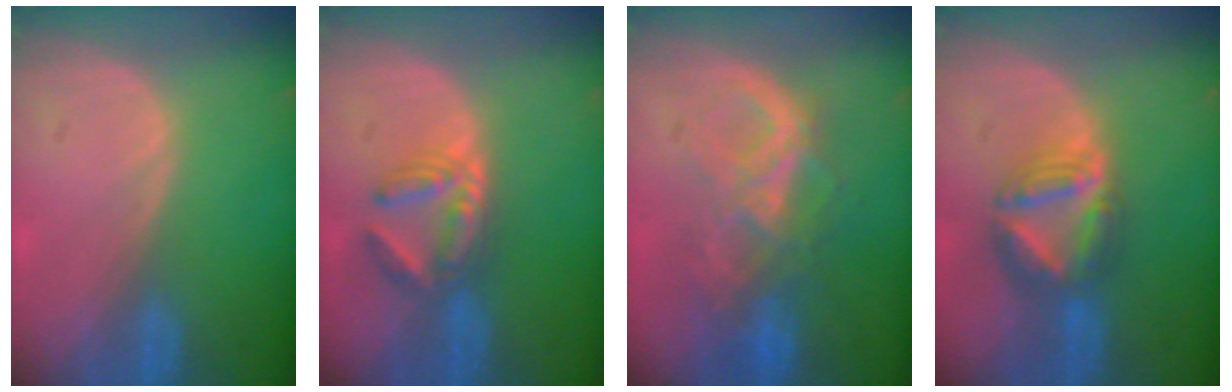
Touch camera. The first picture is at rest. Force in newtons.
{"total": 5.9, "press": 5.3, "slide": 2.5}
{"total": 8.6, "press": 7.5, "slide": 4.2}
{"total": 7.5, "press": 6.6, "slide": 3.4}